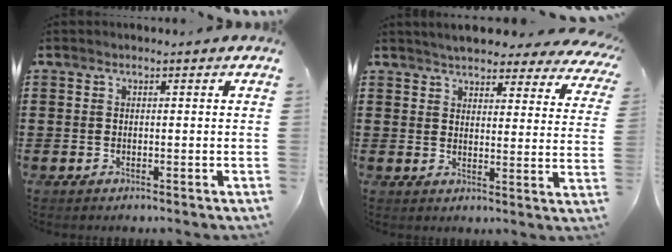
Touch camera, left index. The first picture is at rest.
{"total": 4.3, "force": [4.2, 0.6, 0.7], "torque": [-0.035, -0.019, 0.074]}